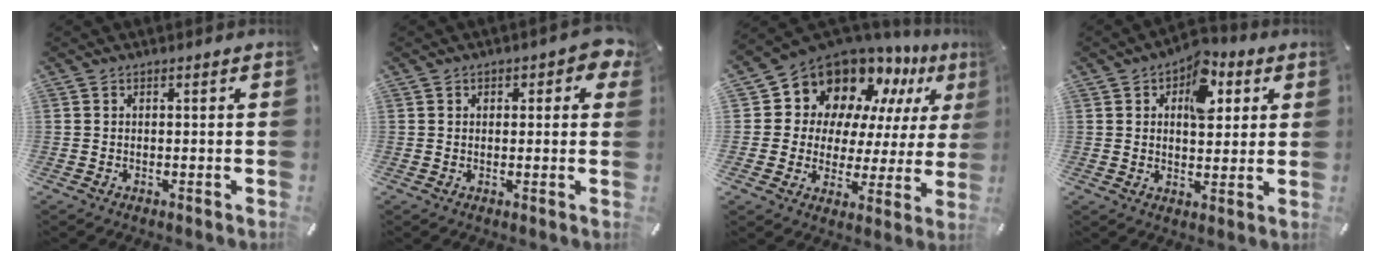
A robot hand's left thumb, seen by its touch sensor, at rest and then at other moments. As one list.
[{"total": 3.4, "force": [1.0, 2.1, 2.5], "torque": [-0.026, 0.000, 0.011]}, {"total": 13.0, "force": [10.2, 7.8, 2.1], "torque": [-0.052, -0.104, 0.184]}, {"total": 10.8, "force": [4.2, 6.9, 7.1], "torque": [-0.086, -0.010, 0.068]}]